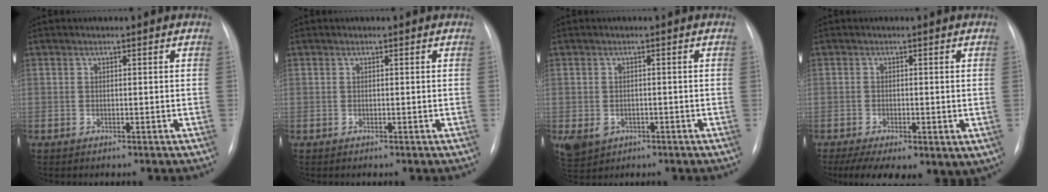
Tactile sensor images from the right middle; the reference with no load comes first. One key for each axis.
{"total": 0.0}
{"total": 5.6, "fx": -2.3, "fy": 4.6, "fz": 2.2, "tx": -0.049, "ty": -0.001, "tz": -0.025}
{"total": 12.6, "fx": -5.5, "fy": 6.6, "fz": 9.3, "tx": -0.176, "ty": -0.015, "tz": -0.075}